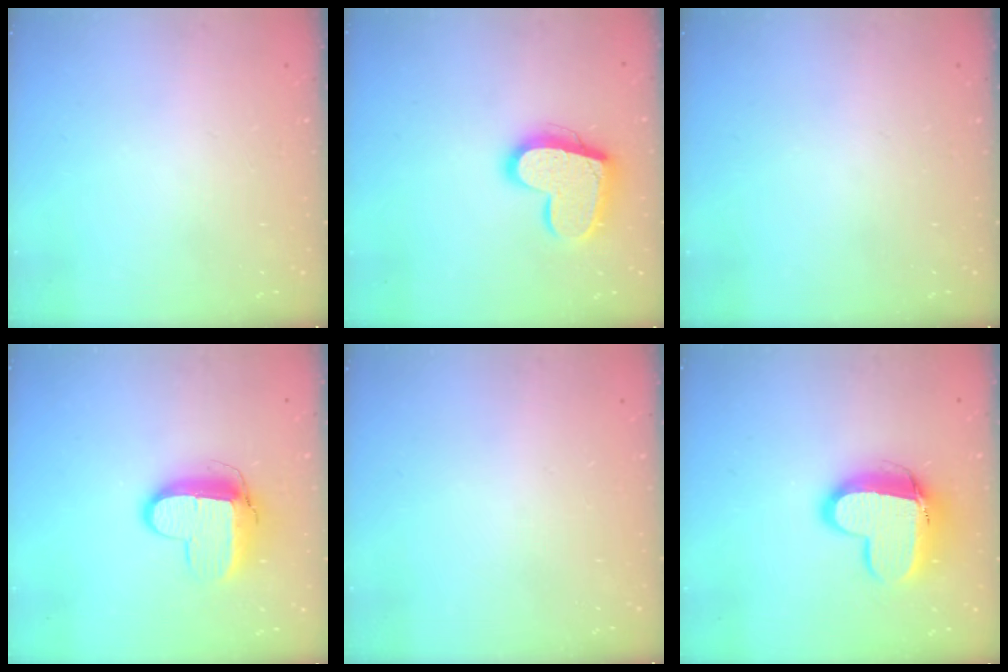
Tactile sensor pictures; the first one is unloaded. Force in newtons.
{"total": 15.9, "press": 15.9, "slide": 0.9}
{"total": 0.0}
{"total": 11.4, "press": 11.3, "slide": 0.9}
{"total": 0.0}
{"total": 13.5, "press": 13.5, "slide": 1.4}